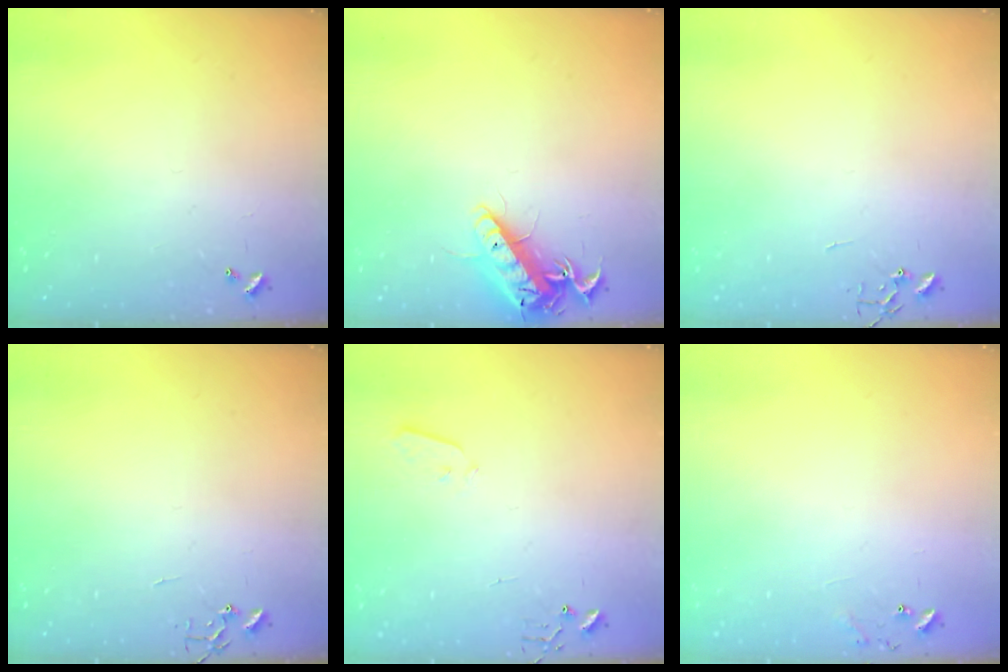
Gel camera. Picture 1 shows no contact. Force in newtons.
{"total": 14.2, "press": 14.2, "slide": 1.4}
{"total": 0.0}
{"total": 0.0}
{"total": 3.0, "press": 2.9, "slide": 0.7}
{"total": 7.0, "press": 7.0, "slide": 0.5}